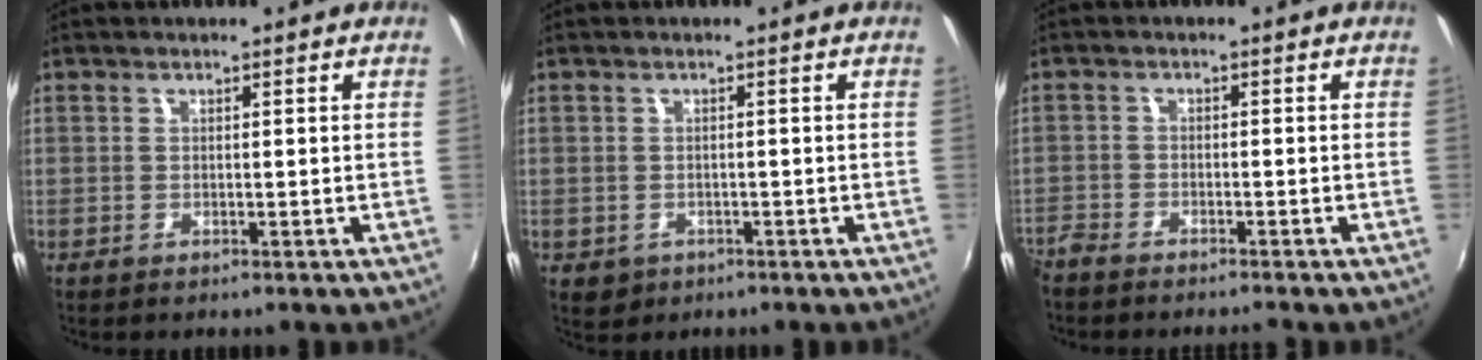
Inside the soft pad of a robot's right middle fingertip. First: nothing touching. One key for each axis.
{"total": 2.8, "fx": -1.0, "fy": 2.4, "fz": 1.1, "tx": -0.026, "ty": -0.003, "tz": -0.008}
{"total": 4.8, "fx": -4.5, "fy": 0.9, "fz": 1.4, "tx": -0.051, "ty": -0.017, "tz": -0.087}